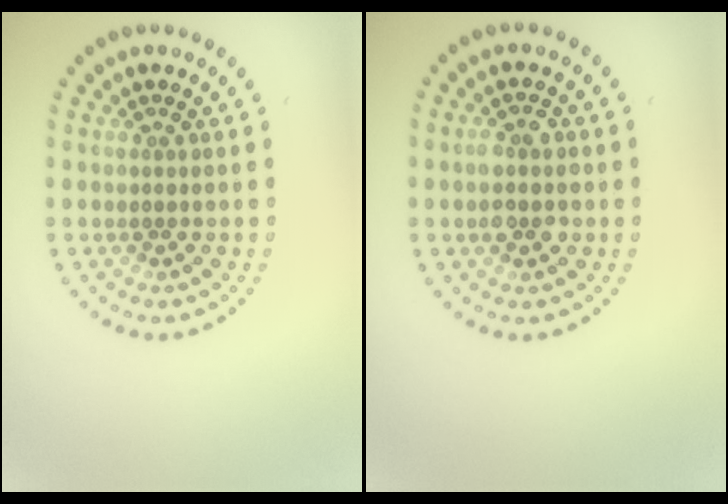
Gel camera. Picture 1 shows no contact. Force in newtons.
{"total": 2.7, "press": 2.7, "slide": 0.3}